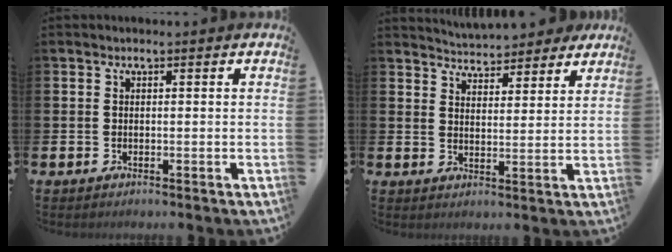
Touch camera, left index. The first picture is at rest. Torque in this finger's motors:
{"motor_torque": [0.99, -1.14, 0.28, 0.06]}